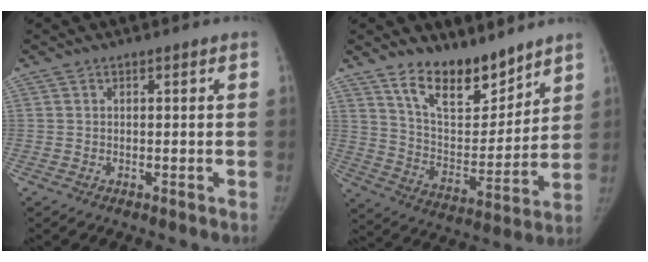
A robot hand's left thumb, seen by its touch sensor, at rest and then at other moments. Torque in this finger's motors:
{"motor_torque": [0.16, 0.15, 1.39, -1.38, 0.25]}